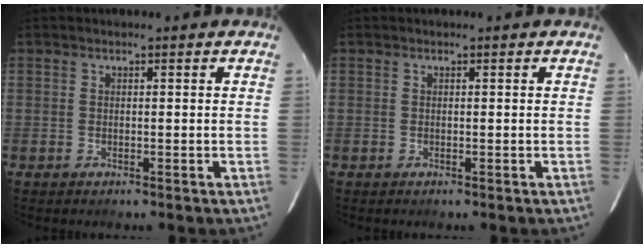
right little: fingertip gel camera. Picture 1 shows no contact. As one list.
[{"total": 0.0}]